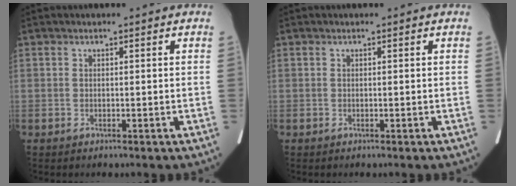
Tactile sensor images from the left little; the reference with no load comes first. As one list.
[{"total": 0.0}]